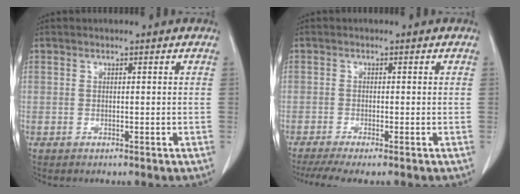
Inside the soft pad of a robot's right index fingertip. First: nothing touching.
{"total": 5.2, "force": [-3.9, 0.1, 3.4], "torque": [-0.056, -0.010, -0.065]}